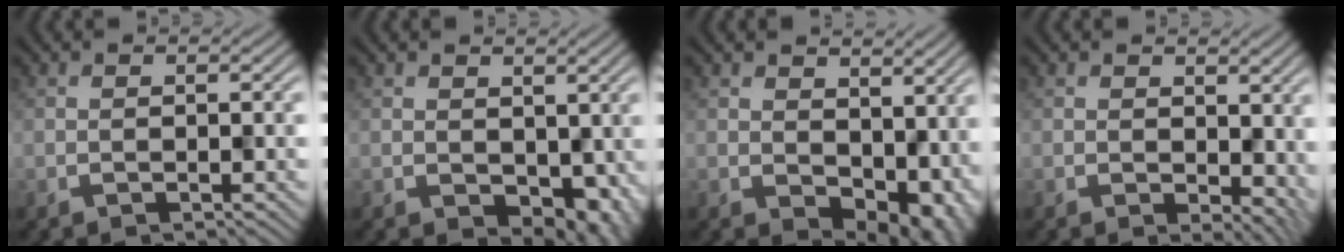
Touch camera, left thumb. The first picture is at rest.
{"total": 5.1, "force": [-0.9, 3.7, 3.4], "torque": [-0.055, -0.030, 0.006]}
{"total": 6.9, "force": [0.0, 4.8, 4.9], "torque": [-0.060, -0.031, 0.015]}
{"total": 4.1, "force": [-0.4, 2.6, 3.1], "torque": [-0.034, -0.019, 0.009]}